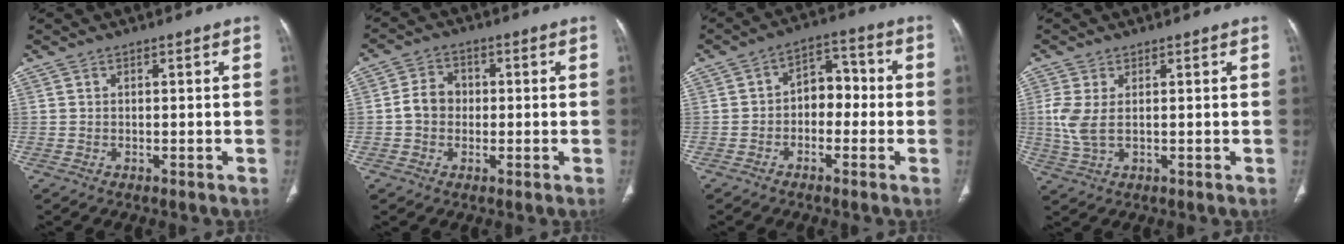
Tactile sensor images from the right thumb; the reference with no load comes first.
{"total": 5.2, "force": [-0.3, 4.4, 2.7], "torque": [-0.036, 0.015, -0.013]}
{"total": 7.0, "force": [-1.1, 5.1, 4.7], "torque": [-0.034, 0.036, -0.032]}
{"total": 4.8, "force": [0.5, 2.3, 4.2], "torque": [-0.108, -0.003, 0.016]}